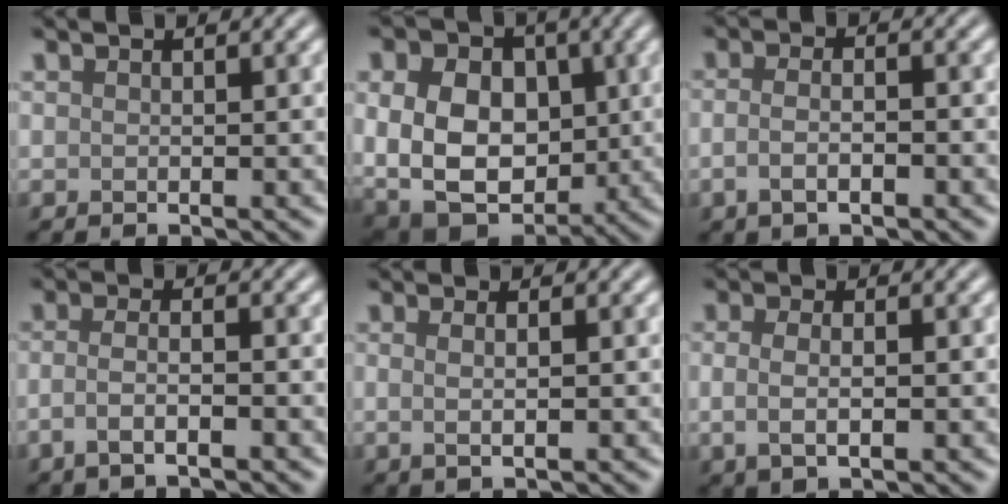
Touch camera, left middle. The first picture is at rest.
{"total": 12.5, "force": [0.9, 9.4, 8.2], "torque": [-0.139, 0.011, 0.013]}
{"total": 2.8, "force": [-1.0, 1.1, 2.4], "torque": [-0.044, -0.002, -0.018]}
{"total": 2.8, "force": [-1.1, 0.9, 2.4], "torque": [-0.041, -0.002, -0.027]}
{"total": 1.8, "force": [0.2, 0.6, 1.6], "torque": [-0.021, -0.005, -0.002]}
{"total": 3.0, "force": [-0.1, 1.4, 2.7], "torque": [-0.051, -0.006, -0.003]}